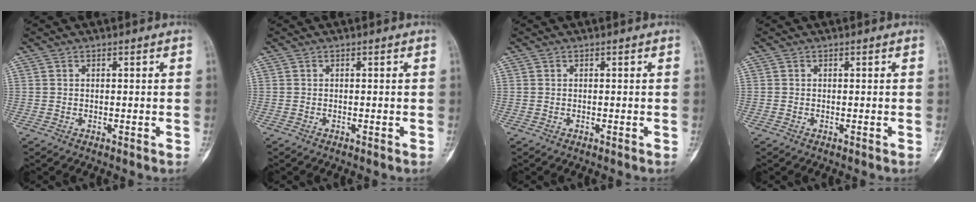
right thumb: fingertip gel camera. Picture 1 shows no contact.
{"total": 0.0}
{"total": 0.0}
{"total": 0.0}